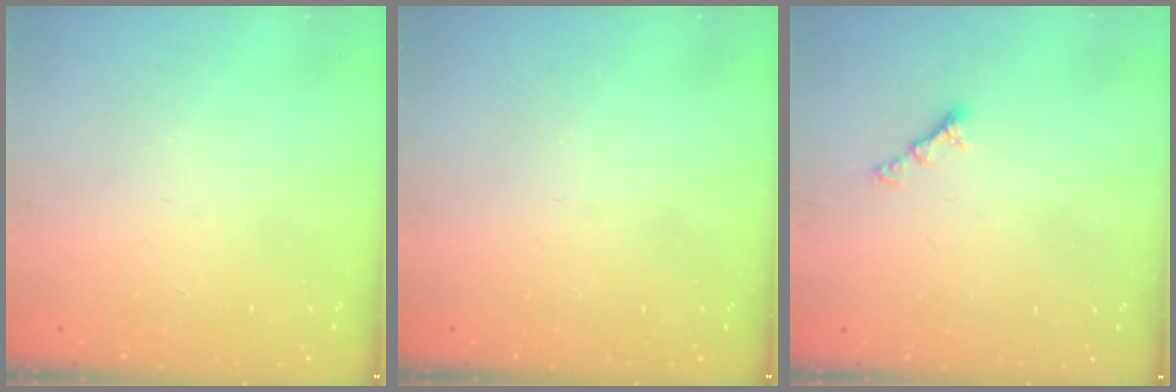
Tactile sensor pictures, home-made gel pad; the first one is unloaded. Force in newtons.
{"total": 0.0}
{"total": 4.0, "press": 3.9, "slide": 0.6}